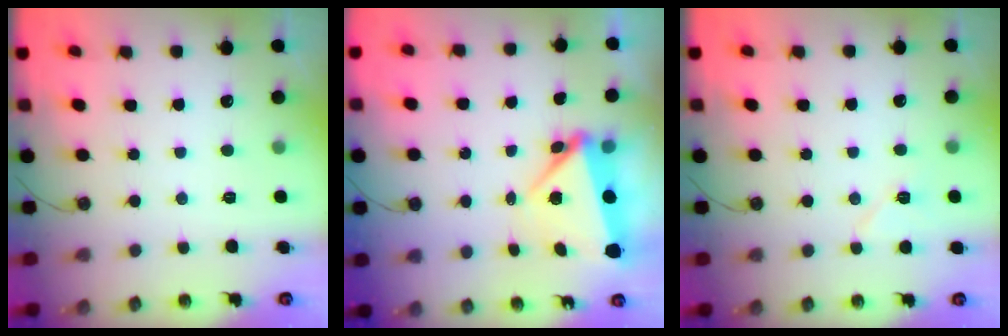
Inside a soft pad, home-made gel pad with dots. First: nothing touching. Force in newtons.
{"total": 5.9, "press": 5.9, "slide": 0.8}
{"total": 6.4, "press": 6.1, "slide": 1.7}